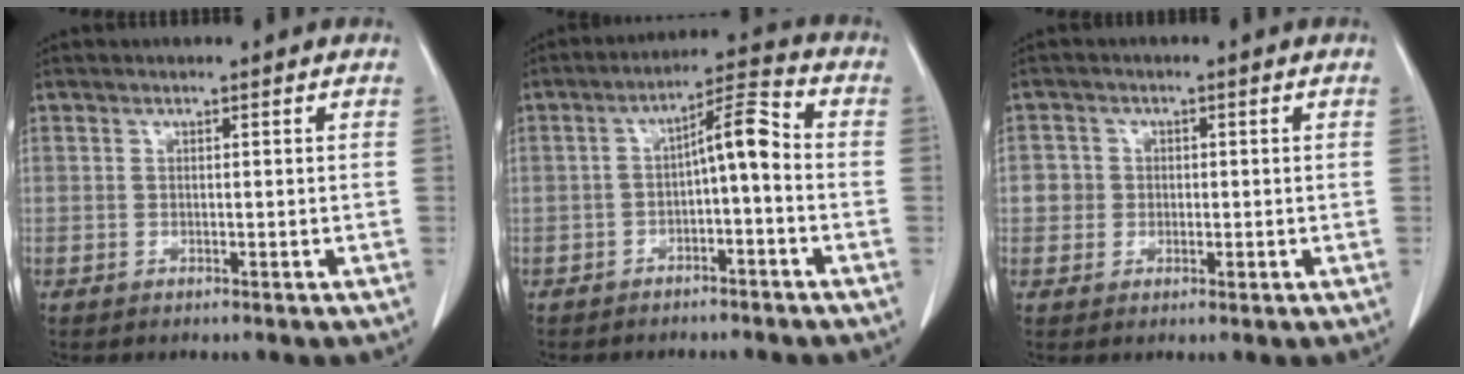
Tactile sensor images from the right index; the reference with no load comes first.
{"total": 6.8, "force": [-1.2, 1.6, 6.5], "torque": [-0.106, 0.031, -0.021]}
{"total": 2.8, "force": [0.1, 2.8, 0.3], "torque": [0.008, 0.006, 0.001]}